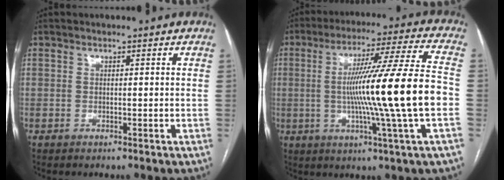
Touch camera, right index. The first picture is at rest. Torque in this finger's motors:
{"motor_torque": [2.14, 0.00, 1.05, 0.21]}